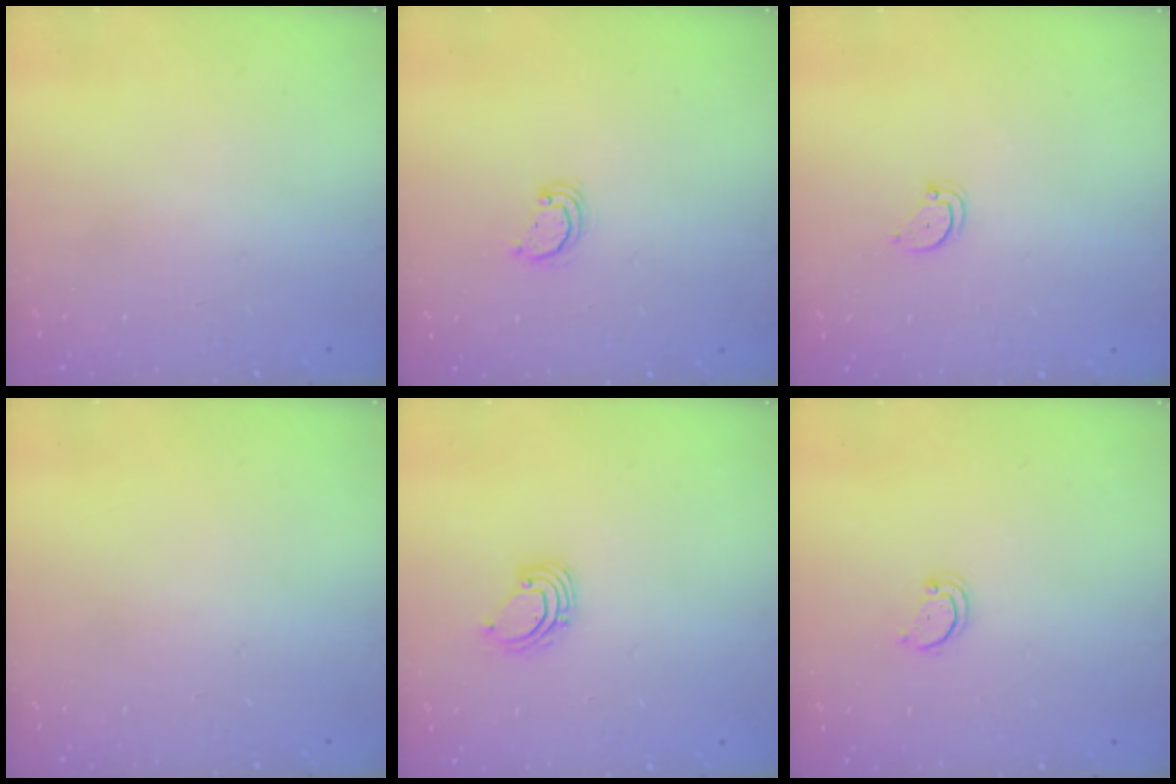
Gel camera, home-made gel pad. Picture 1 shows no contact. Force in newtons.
{"total": 2.2, "press": 2.2, "slide": 0.3}
{"total": 2.6, "press": 2.6, "slide": 0.1}
{"total": 0.0}
{"total": 2.6, "press": 2.6, "slide": 0.2}
{"total": 1.9, "press": 1.9, "slide": 0.2}